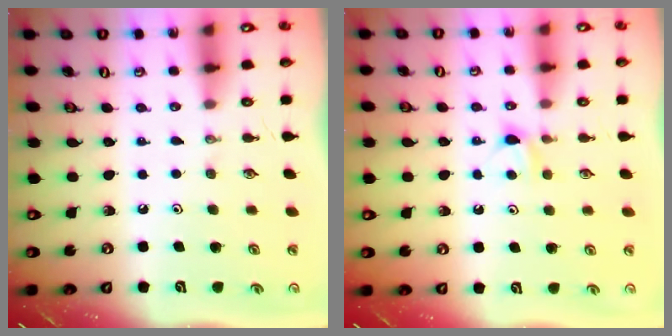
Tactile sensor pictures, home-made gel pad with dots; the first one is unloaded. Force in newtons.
{"total": 4.0, "press": 4.0, "slide": 0.4}